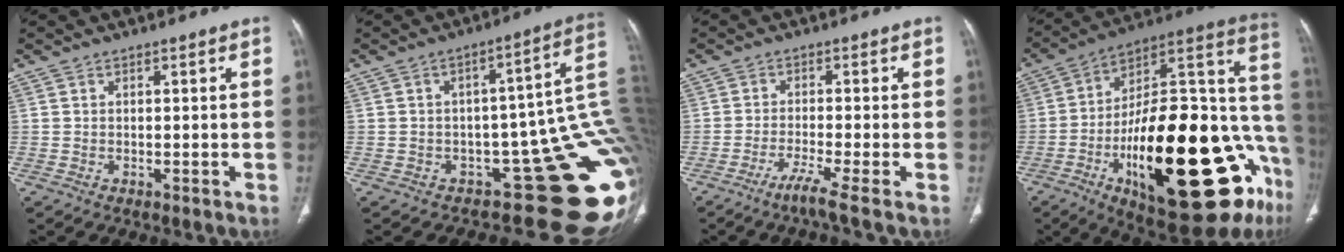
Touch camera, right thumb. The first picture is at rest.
{"total": 19.5, "force": [-1.6, 9.6, 16.9], "torque": [-0.110, 0.049, -0.015]}
{"total": 4.4, "force": [-2.9, -1.3, 3.0], "torque": [-0.071, -0.004, -0.063]}
{"total": 38.5, "force": [-11.9, 14.6, 33.6], "torque": [-0.418, 0.044, -0.172]}